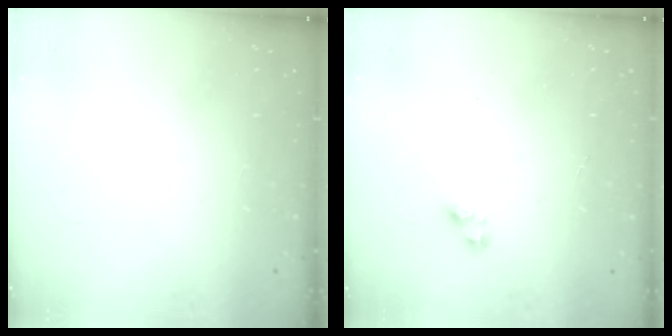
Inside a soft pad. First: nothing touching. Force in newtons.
{"total": 3.2, "press": 3.2, "slide": 0.6}